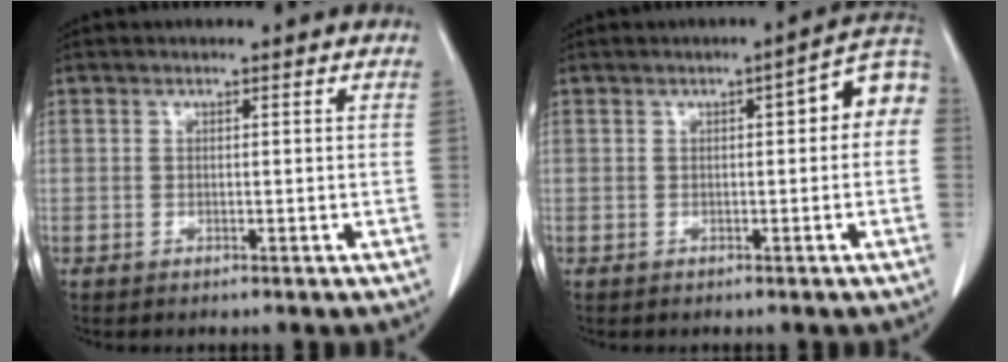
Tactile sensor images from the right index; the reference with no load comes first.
{"total": 6.1, "force": [0.8, 1.7, 5.8], "torque": [-0.066, 0.030, 0.003]}